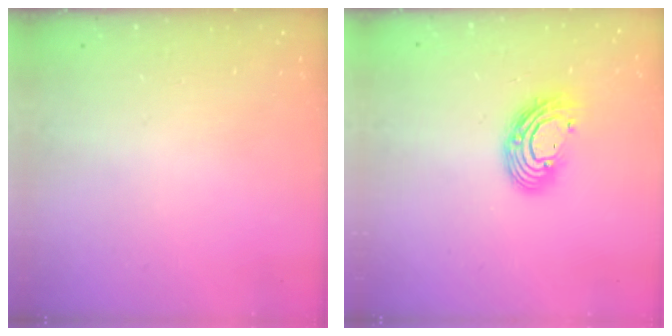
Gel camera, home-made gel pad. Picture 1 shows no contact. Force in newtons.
{"total": 11.3, "press": 11.2, "slide": 0.9}